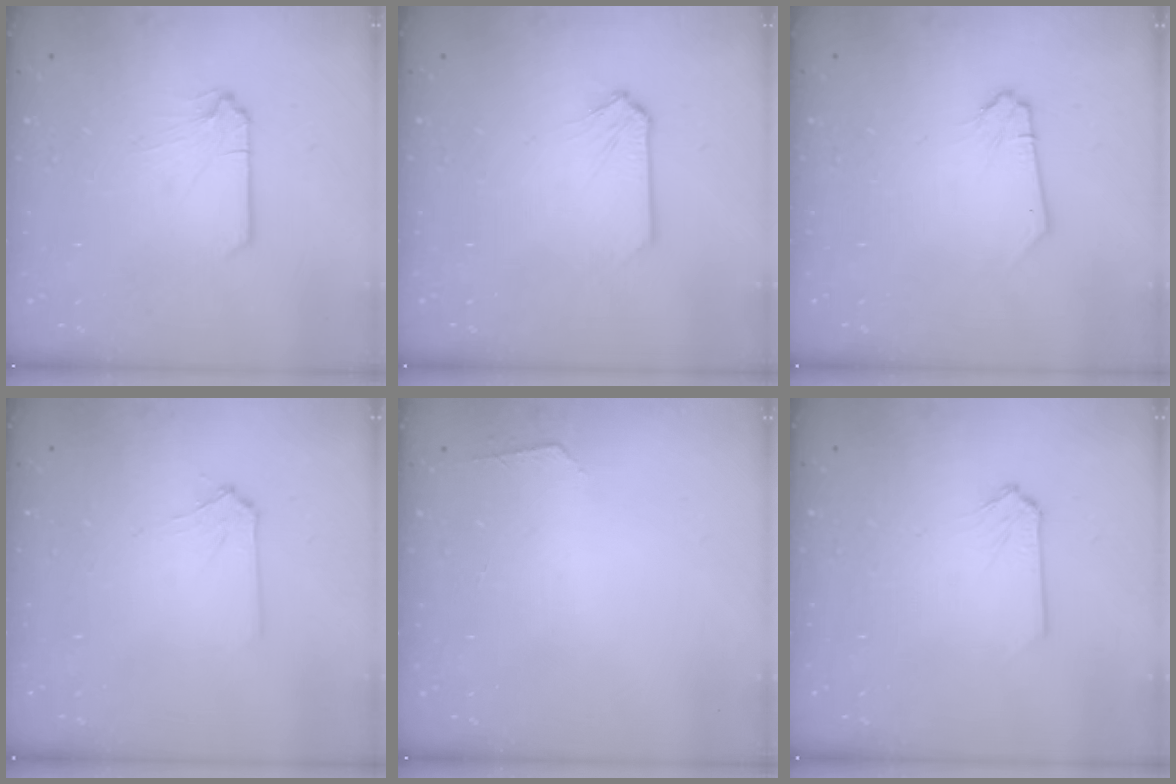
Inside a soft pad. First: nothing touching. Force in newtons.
{"total": 0.0}
{"total": 0.0}
{"total": 1.7, "press": 1.6, "slide": 0.3}
{"total": 1.7, "press": 1.7, "slide": 0.2}
{"total": 0.0}